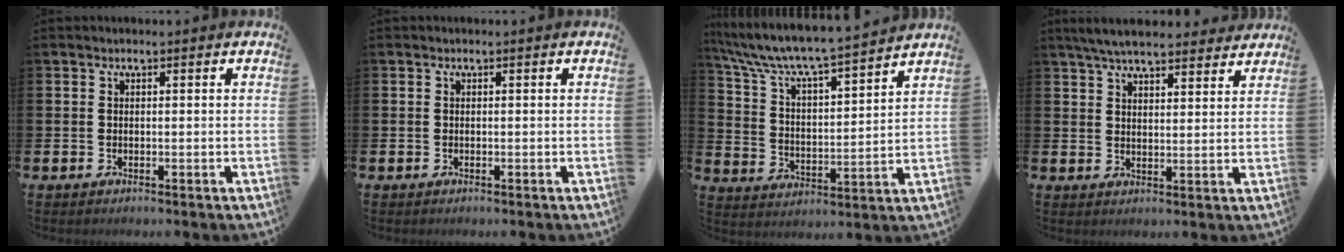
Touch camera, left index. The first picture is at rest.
{"total": 0.0}
{"total": 7.7, "force": [7.3, 0.4, 2.5], "torque": [-0.083, -0.059, 0.121]}
{"total": 6.2, "force": [5.8, 1.1, 1.9], "torque": [-0.052, -0.022, 0.105]}